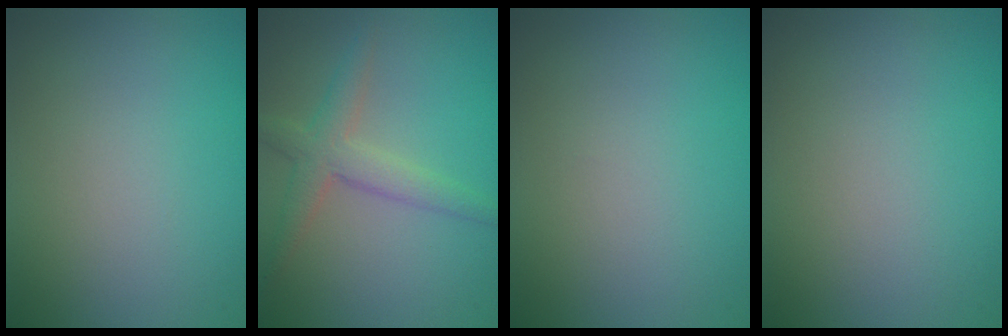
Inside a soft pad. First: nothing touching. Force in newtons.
{"total": 3.1, "press": 3.1, "slide": 0.3}
{"total": 0.0}
{"total": 0.0}